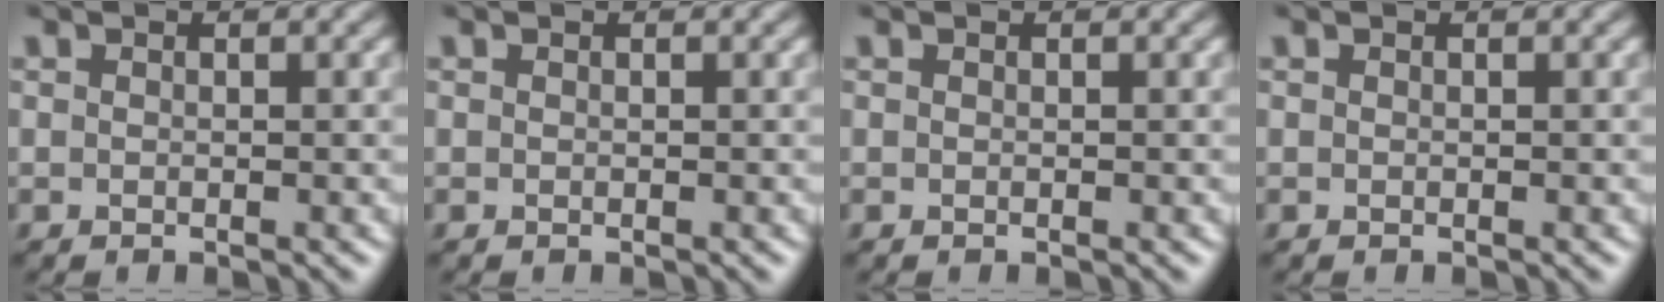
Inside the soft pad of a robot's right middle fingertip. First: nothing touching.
{"total": 0.0}
{"total": 0.0}
{"total": 0.0}